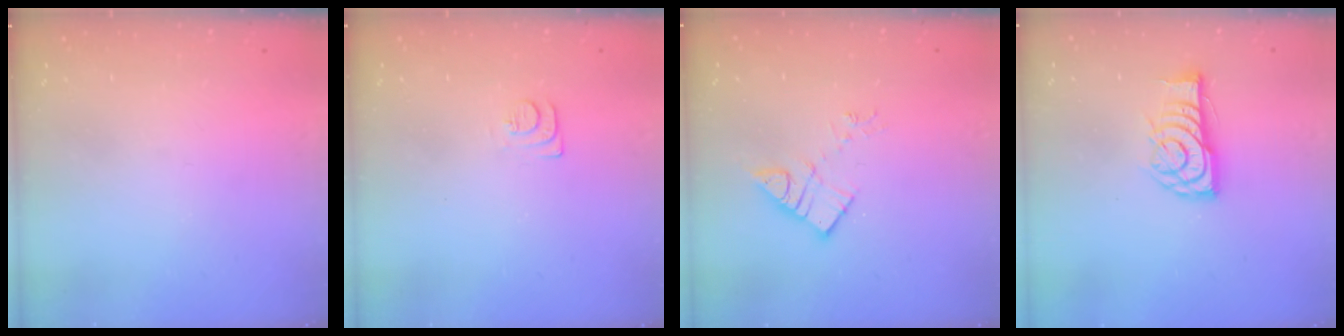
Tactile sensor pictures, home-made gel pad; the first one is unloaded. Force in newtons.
{"total": 6.7, "press": 6.7, "slide": 0.6}
{"total": 7.9, "press": 7.9, "slide": 0.4}
{"total": 11.5, "press": 11.4, "slide": 0.5}